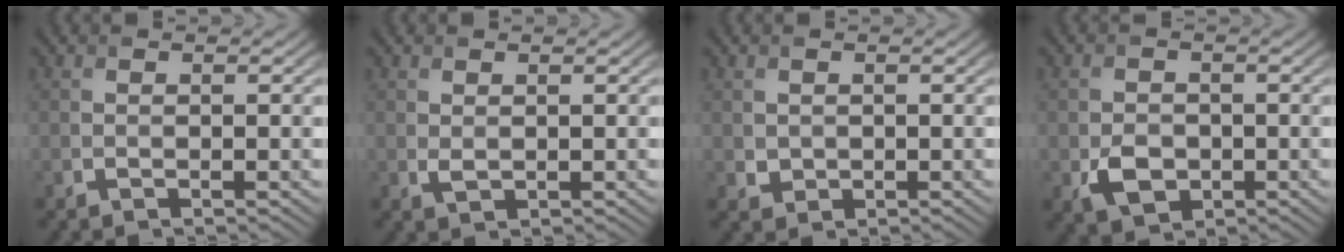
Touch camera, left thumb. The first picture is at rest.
{"total": 1.0, "force": [0.3, 0.6, 0.7], "torque": [-0.020, -0.003, 0.010]}
{"total": 1.3, "force": [0.5, 1.2, 0.3], "torque": [-0.013, -0.007, 0.012]}
{"total": 3.8, "force": [-1.2, 2.9, 2.1], "torque": [-0.043, -0.010, -0.023]}